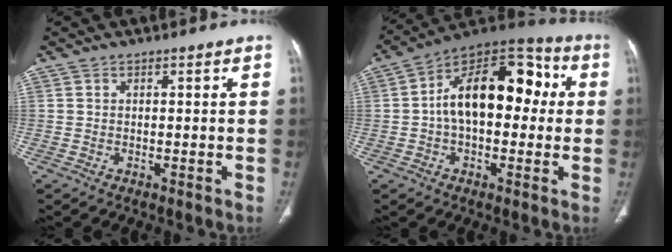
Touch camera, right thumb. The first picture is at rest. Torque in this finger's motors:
{"motor_torque": [2.08, 2.93, 1.73, -0.26, 0.21]}